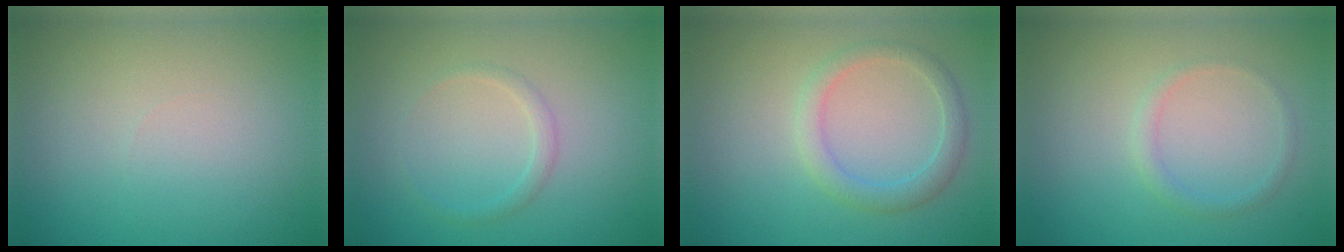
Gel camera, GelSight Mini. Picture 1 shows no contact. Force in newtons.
{"total": 1.0, "press": 1.0, "slide": 0.1}
{"total": 2.4, "press": 2.4, "slide": 0.1}
{"total": 1.2, "press": 1.2, "slide": 0.0}